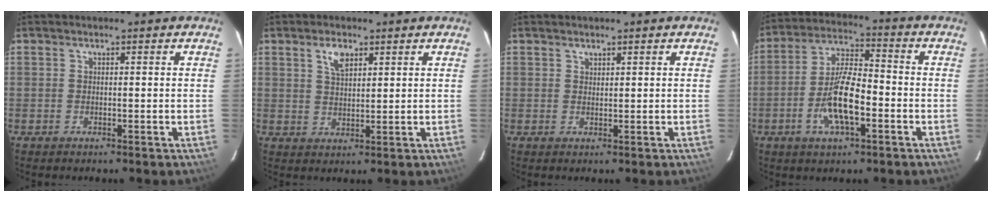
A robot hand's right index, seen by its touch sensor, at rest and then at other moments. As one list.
[{"total": 4.0, "force": [2.3, 1.9, 2.7], "torque": [-0.048, 0.006, 0.044]}, {"total": 0.9, "force": [0.8, 0.4, 0.0], "torque": [-0.001, 0.001, 0.016]}, {"total": 10.9, "force": [-3.8, 3.5, 9.6], "torque": [-0.193, 0.000, -0.071]}]